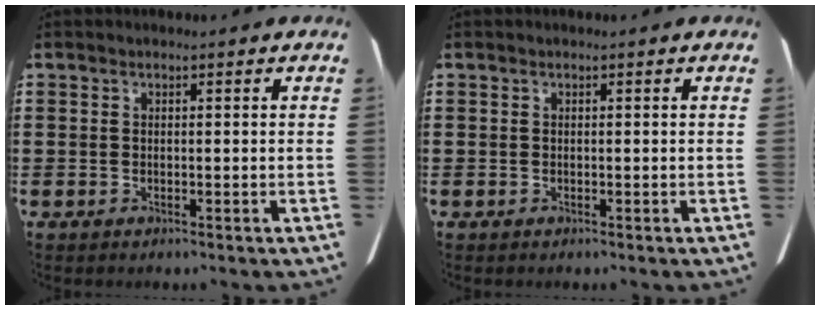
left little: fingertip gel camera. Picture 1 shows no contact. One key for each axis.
{"total": 0.0}